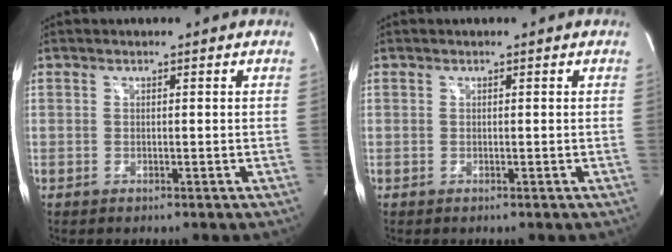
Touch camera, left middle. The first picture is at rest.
{"total": 0.0}